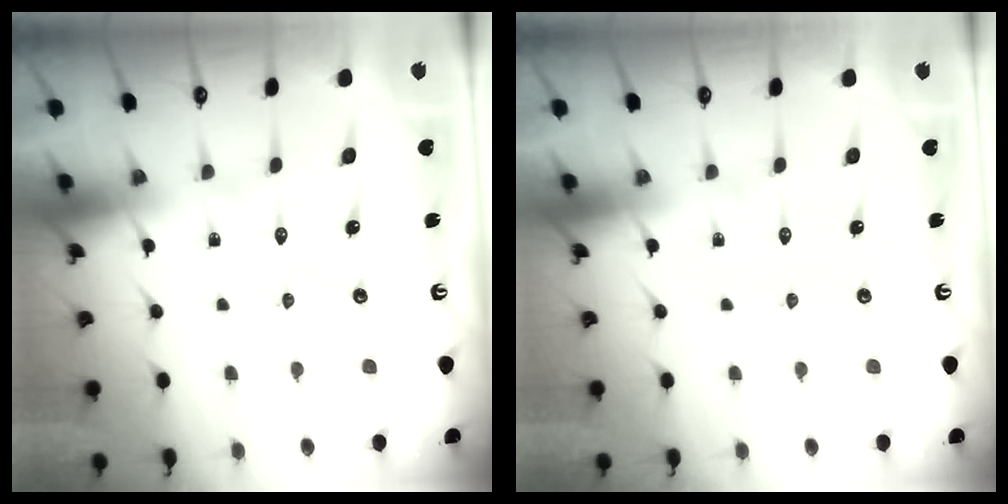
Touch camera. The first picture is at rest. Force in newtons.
{"total": 0.0}